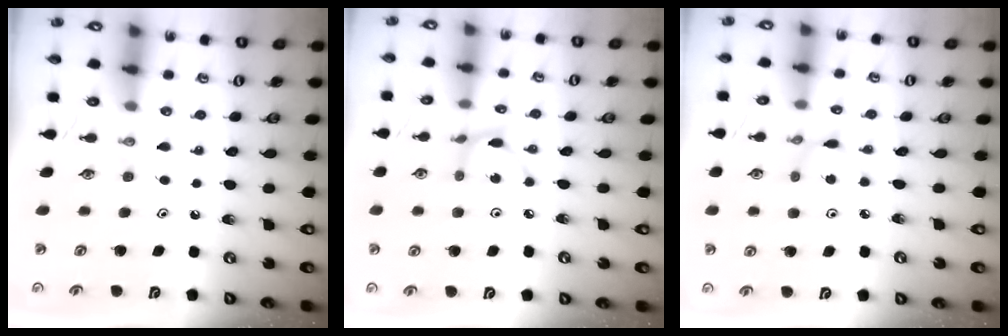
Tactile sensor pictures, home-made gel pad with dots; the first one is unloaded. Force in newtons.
{"total": 2.8, "press": 2.8, "slide": 0.1}
{"total": 2.1, "press": 2.1, "slide": 0.1}